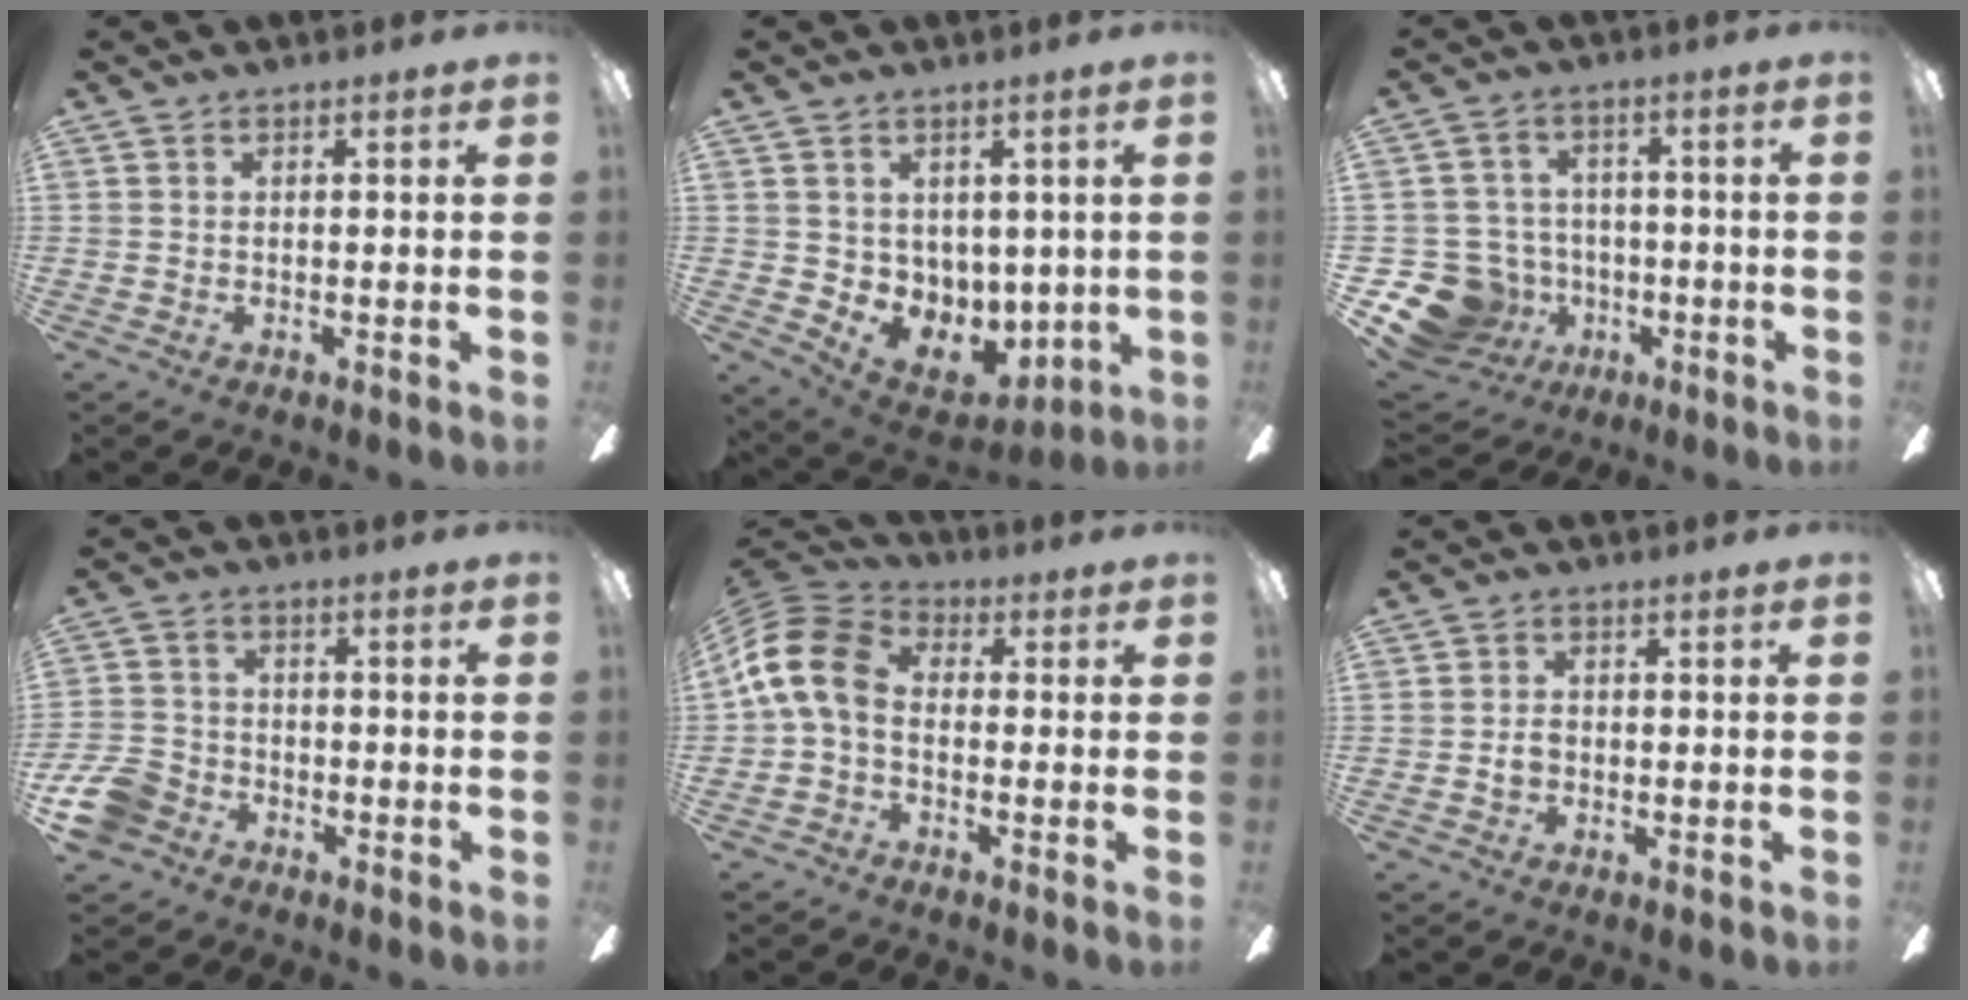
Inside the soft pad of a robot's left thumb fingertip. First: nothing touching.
{"total": 5.6, "force": [2.2, 5.0, 1.0], "torque": [-0.030, -0.023, 0.054]}
{"total": 12.9, "force": [-5.2, 10.9, 4.5], "torque": [-0.135, 0.032, -0.084]}
{"total": 8.4, "force": [-4.6, 6.2, 3.3], "torque": [-0.089, 0.031, -0.088]}
{"total": 13.0, "force": [0.0, 9.0, 9.4], "torque": [-0.208, 0.017, -0.002]}
{"total": 2.5, "force": [-0.2, 1.9, 1.6], "torque": [-0.022, 0.003, -0.007]}